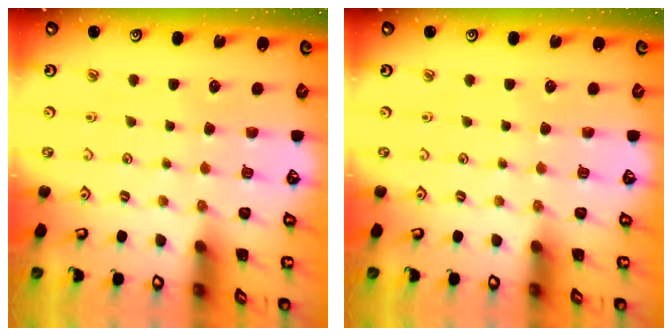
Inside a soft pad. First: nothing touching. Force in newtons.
{"total": 0.0}